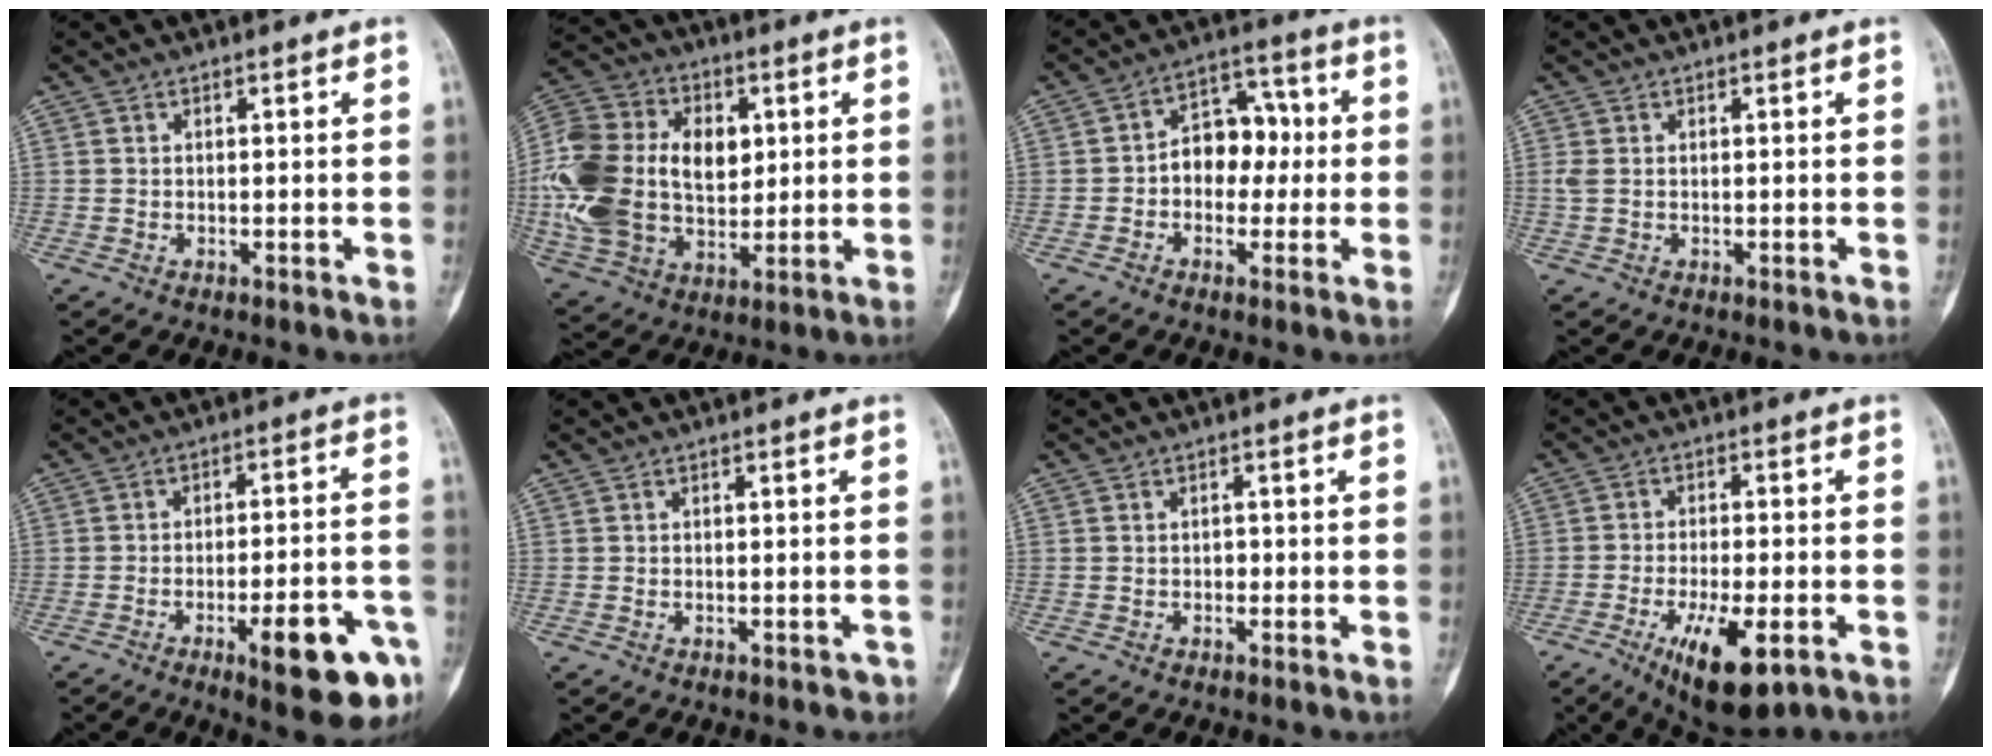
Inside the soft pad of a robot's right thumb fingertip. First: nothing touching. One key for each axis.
{"total": 24.3, "fx": 2.1, "fy": 16.4, "fz": 17.8, "tx": -0.358, "ty": 0.004, "tz": 0.046}
{"total": 9.6, "fx": -0.3, "fy": 6.9, "fz": 6.7, "tx": -0.057, "ty": 0.037, "tz": -0.016}
{"total": 1.6, "fx": 0.3, "fy": 1.0, "fz": 1.2, "tx": -0.039, "ty": 0.006, "tz": 0.009}
{"total": 14.6, "fx": -6.8, "fy": 3.7, "fz": 12.4, "tx": -0.150, "ty": 0.029, "tz": -0.084}
{"total": 1.2, "fx": -0.9, "fy": 0.7, "fz": 0.4, "tx": -0.002, "ty": 0.009, "tz": -0.009}
{"total": 1.0, "fx": -0.2, "fy": 0.8, "fz": 0.6, "tx": -0.006, "ty": 0.003, "tz": -0.004}
{"total": 12.4, "fx": -5.4, "fy": 4.4, "fz": 10.3, "tx": -0.169, "ty": 0.003, "tz": -0.077}